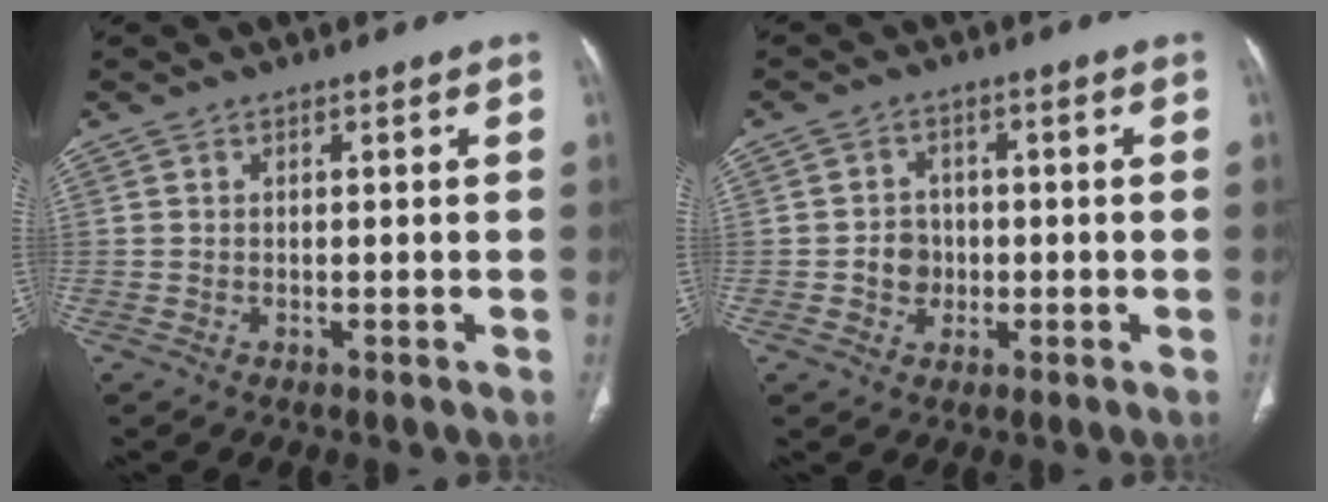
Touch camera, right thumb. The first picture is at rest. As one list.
[{"total": 4.2, "force": [-0.8, 3.8, 1.6], "torque": [-0.001, 0.009, -0.015]}]